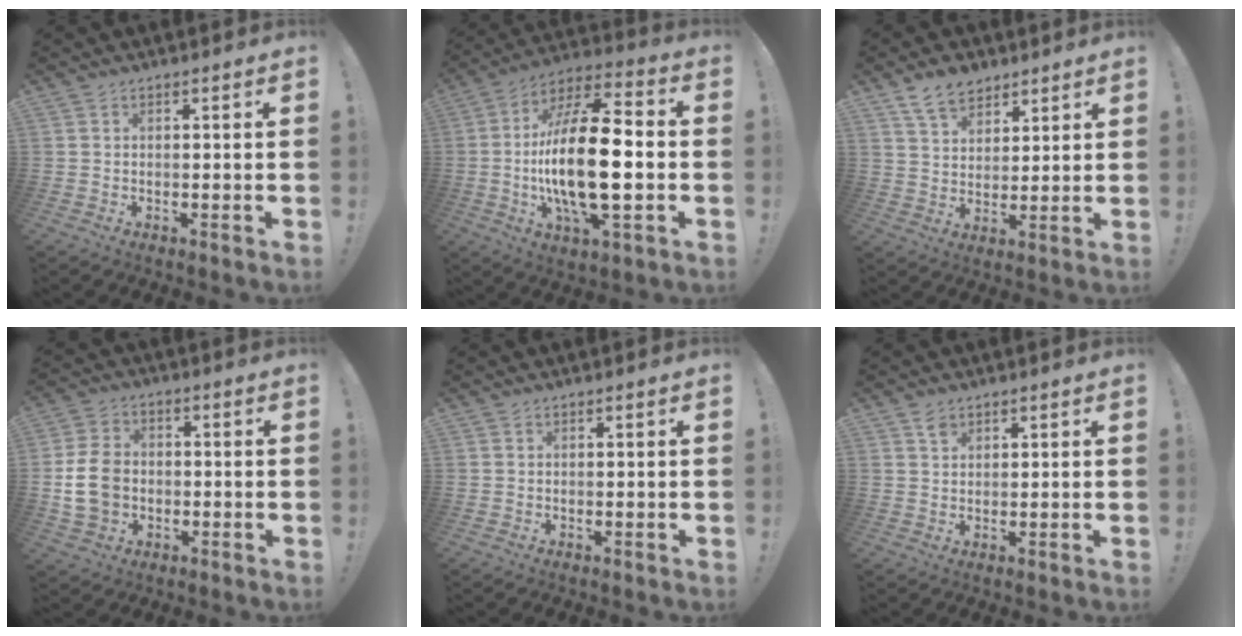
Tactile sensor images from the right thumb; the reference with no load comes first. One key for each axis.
{"total": 23.2, "fx": -2.6, "fy": 8.3, "fz": 21.5, "tx": -0.416, "ty": 0.001, "tz": -0.048}
{"total": 9.1, "fx": 6.7, "fy": 5.2, "fz": 3.4, "tx": -0.068, "ty": -0.029, "tz": 0.130}
{"total": 11.2, "fx": -1.4, "fy": 9.1, "fz": 6.5, "tx": -0.127, "ty": 0.021, "tz": -0.021}
{"total": 0.0}
{"total": 1.8, "fx": 1.3, "fy": 1.1, "fz": 0.6, "tx": -0.005, "ty": -0.004, "tz": 0.024}